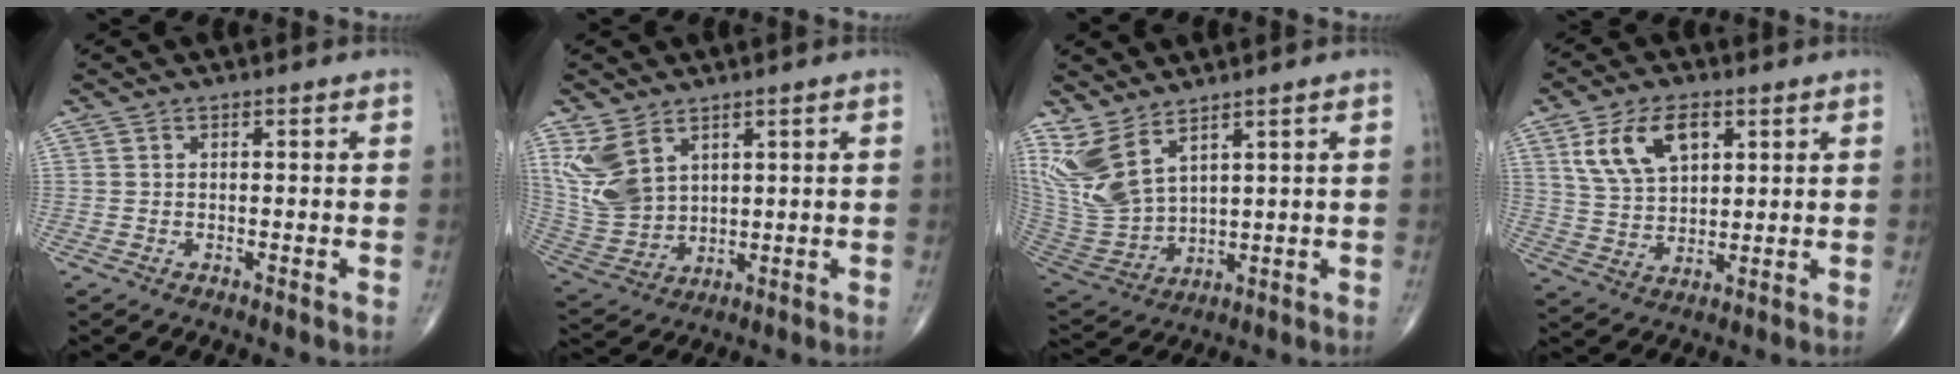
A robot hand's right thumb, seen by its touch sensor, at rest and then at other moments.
{"total": 10.6, "force": [5.2, 6.8, 6.3], "torque": [-0.126, -0.019, 0.125]}
{"total": 11.4, "force": [7.1, 4.9, 7.5], "torque": [-0.165, -0.039, 0.173]}
{"total": 11.4, "force": [4.8, 6.6, 8.0], "torque": [-0.132, -0.012, 0.096]}